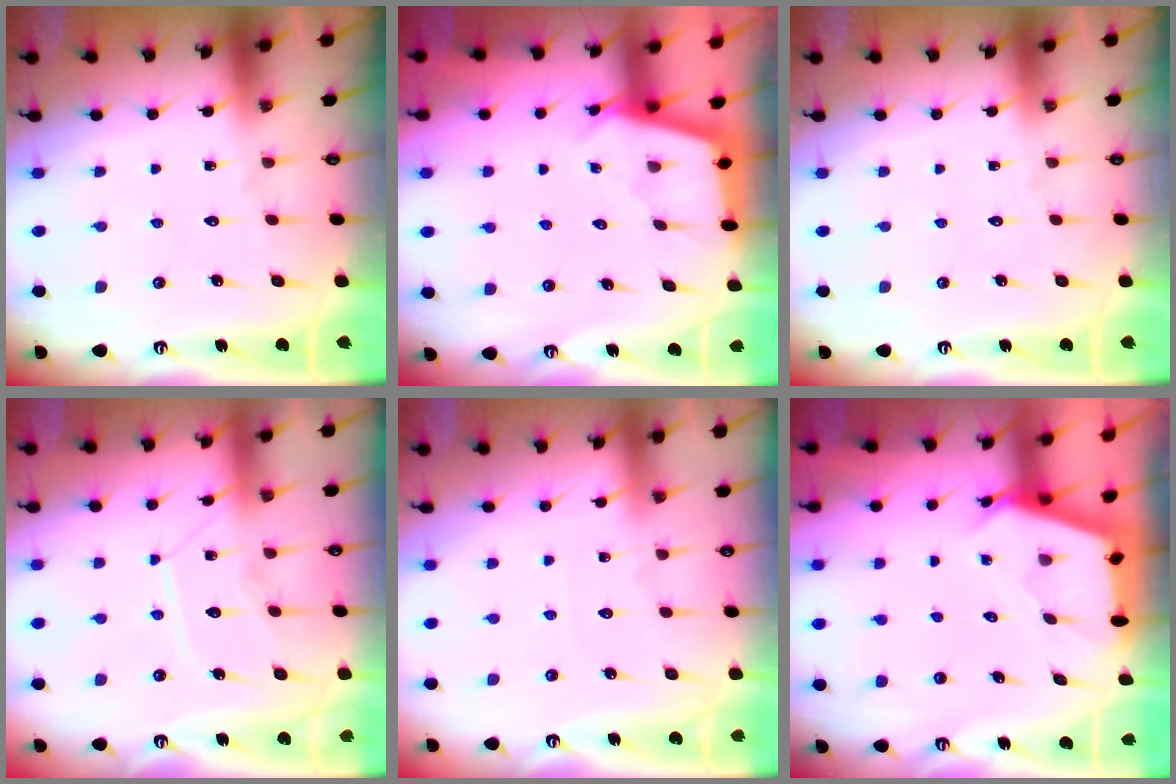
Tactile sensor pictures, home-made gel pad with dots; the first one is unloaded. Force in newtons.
{"total": 2.9, "press": 2.9, "slide": 0.3}
{"total": 0.0}
{"total": 9.9, "press": 9.9, "slide": 0.8}
{"total": 2.3, "press": 2.3, "slide": 0.3}
{"total": 2.7, "press": 2.7, "slide": 0.3}